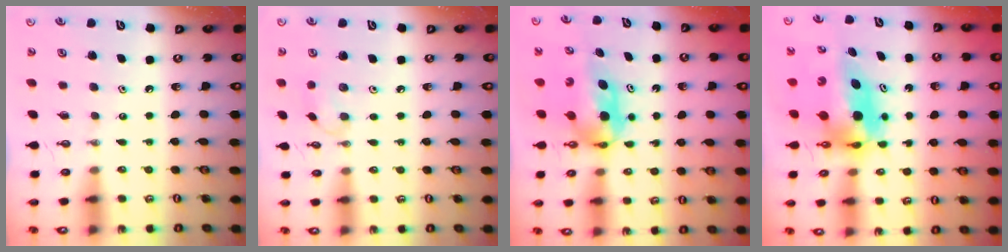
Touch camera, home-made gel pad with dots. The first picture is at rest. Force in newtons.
{"total": 6.5, "press": 6.5, "slide": 0.6}
{"total": 6.1, "press": 5.0, "slide": 3.6}
{"total": 7.2, "press": 7.2, "slide": 0.4}